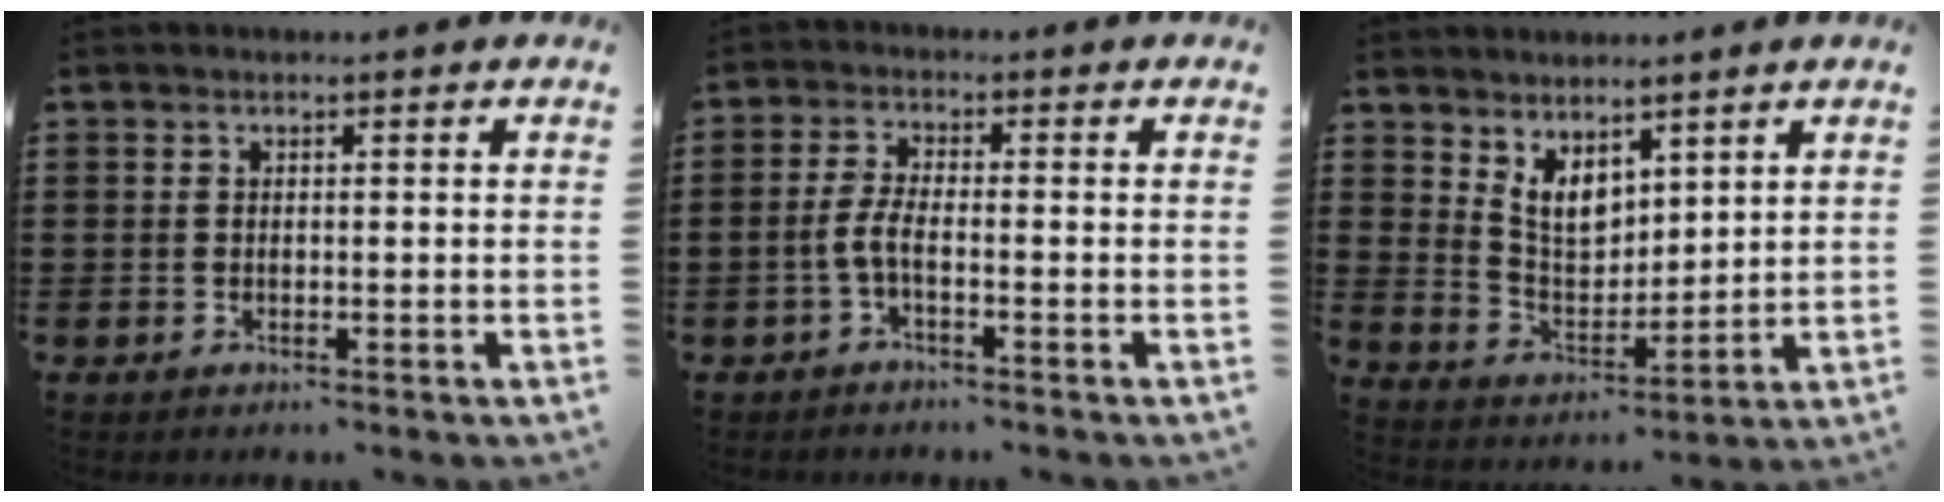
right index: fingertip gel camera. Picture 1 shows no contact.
{"total": 3.1, "force": [-1.7, 0.5, 2.6], "torque": [-0.069, -0.007, -0.037]}
{"total": 5.6, "force": [4.1, 3.0, 2.5], "torque": [-0.066, -0.011, 0.077]}